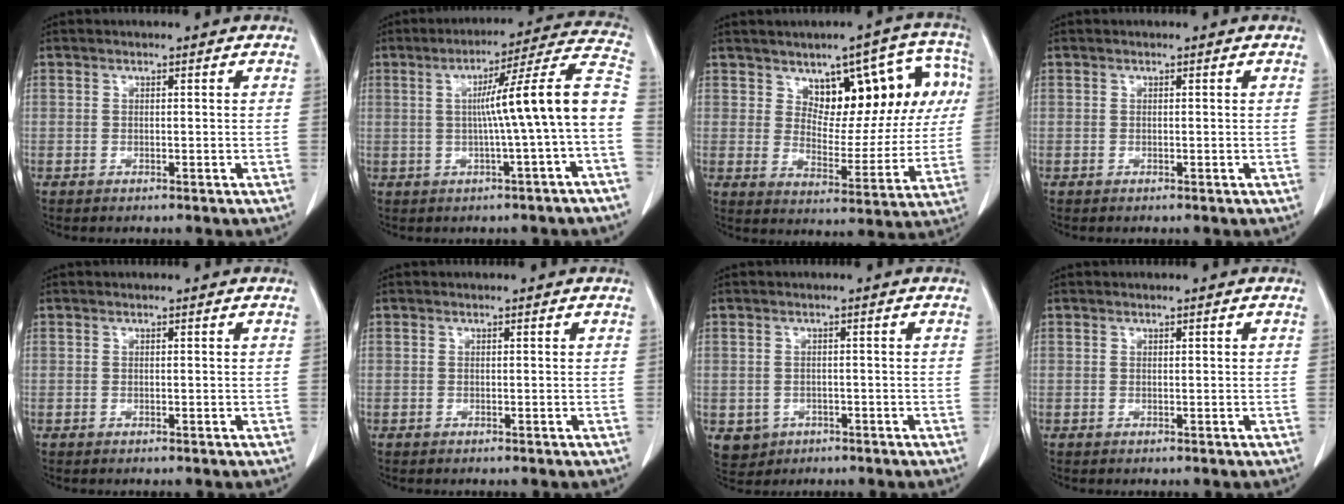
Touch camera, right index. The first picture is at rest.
{"total": 12.6, "force": [-1.2, -1.3, 12.5], "torque": [-0.169, 0.027, -0.019]}
{"total": 14.3, "force": [5.4, 7.0, 11.2], "torque": [-0.122, 0.030, 0.083]}
{"total": 0.0}
{"total": 0.0}
{"total": 0.0}
{"total": 3.6, "force": [-1.4, 3.2, 0.7], "torque": [-0.010, 0.003, -0.014]}
{"total": 0.0}